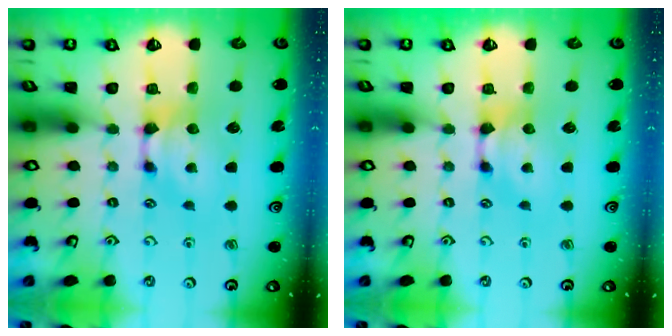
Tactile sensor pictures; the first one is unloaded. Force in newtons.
{"total": 0.0}